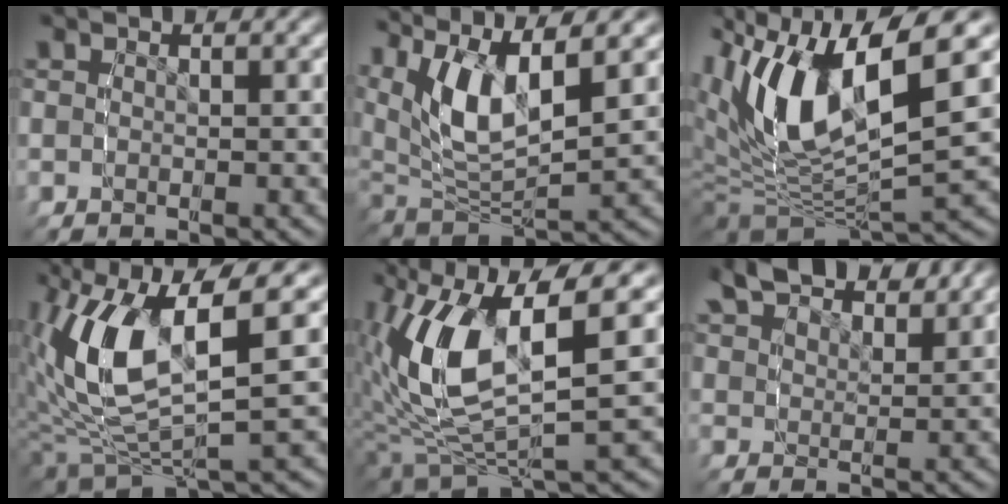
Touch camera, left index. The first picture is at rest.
{"total": 9.7, "force": [2.8, 6.1, 7.0], "torque": [-0.163, -0.004, 0.046]}
{"total": 13.3, "force": [0.2, 8.5, 10.2], "torque": [-0.232, -0.031, 0.016]}
{"total": 11.0, "force": [0.8, 6.6, 8.8], "torque": [-0.202, -0.025, 0.027]}
{"total": 11.9, "force": [0.7, 7.3, 9.4], "torque": [-0.215, -0.029, 0.026]}
{"total": 4.7, "force": [3.9, 1.9, 1.9], "torque": [-0.037, 0.002, 0.065]}